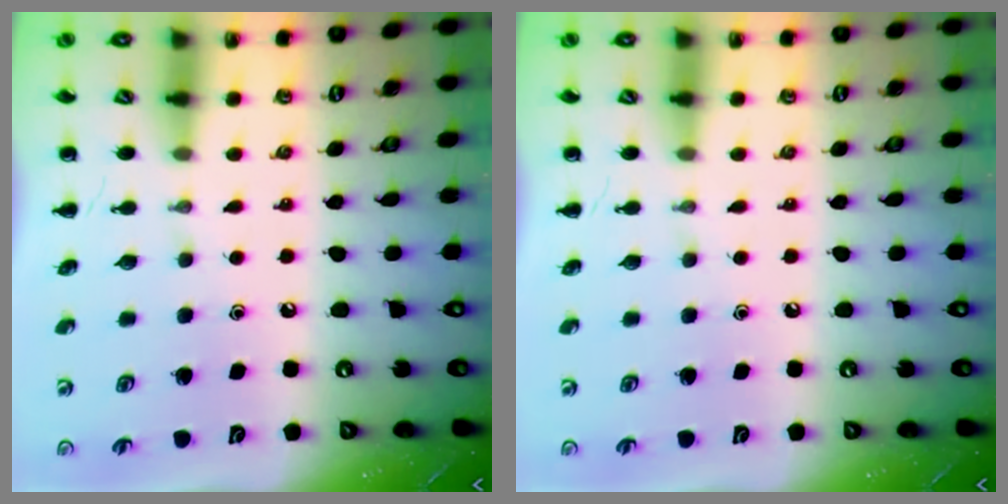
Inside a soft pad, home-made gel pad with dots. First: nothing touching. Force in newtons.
{"total": 0.0}